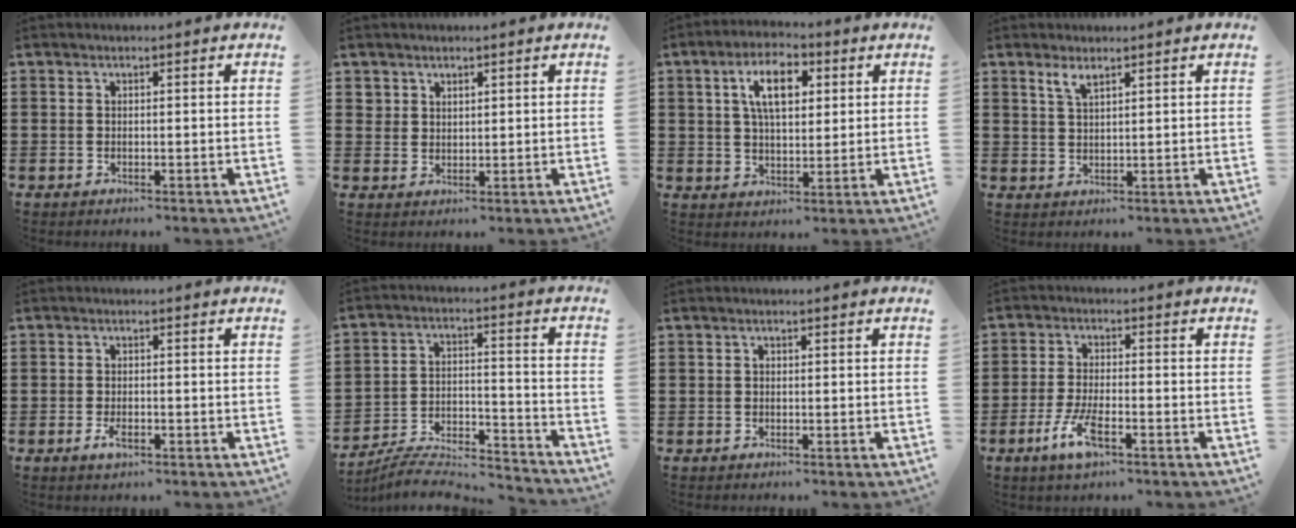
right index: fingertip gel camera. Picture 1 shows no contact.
{"total": 2.2, "force": [1.6, 1.4, 0.1], "torque": [-0.009, 0.007, 0.033]}
{"total": 7.6, "force": [2.7, 3.8, 6.0], "torque": [-0.124, 0.012, 0.042]}
{"total": 2.6, "force": [1.8, 0.8, 1.7], "torque": [-0.039, 0.003, 0.031]}
{"total": 2.3, "force": [-1.0, 0.9, 1.9], "torque": [-0.051, -0.008, -0.022]}
{"total": 6.8, "force": [-6.5, 0.8, 2.0], "torque": [-0.046, -0.002, -0.133]}
{"total": 0.5, "force": [-0.2, 0.4, 0.2], "torque": [-0.006, 0.000, -0.005]}
{"total": 6.0, "force": [-2.9, 1.6, 5.0], "torque": [-0.113, -0.012, -0.057]}